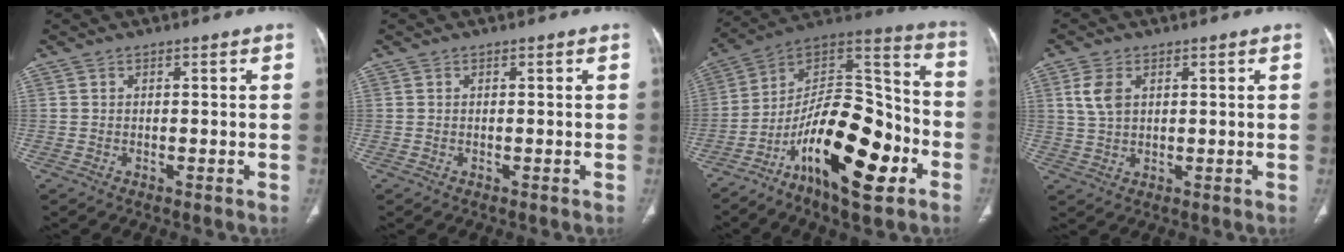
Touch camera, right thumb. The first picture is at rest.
{"total": 0.0}
{"total": 24.2, "force": [-10.5, 9.7, 19.5], "torque": [-0.298, 0.073, -0.173]}
{"total": 5.2, "force": [1.7, 3.2, 3.7], "torque": [-0.077, 0.002, 0.038]}